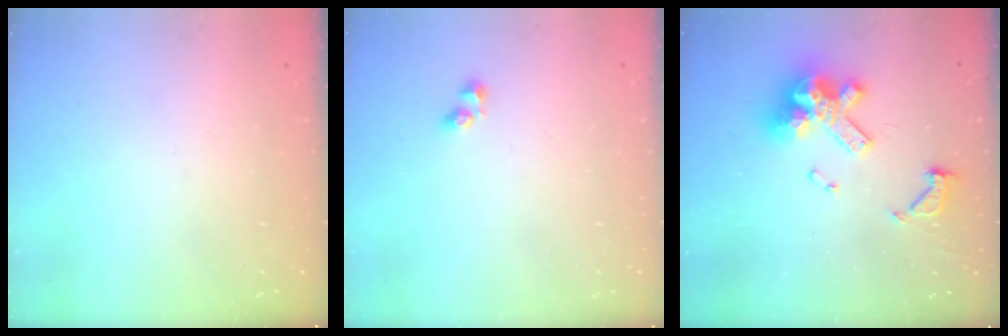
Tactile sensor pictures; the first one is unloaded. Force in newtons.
{"total": 2.9, "press": 2.6, "slide": 1.3}
{"total": 14.7, "press": 14.6, "slide": 1.6}